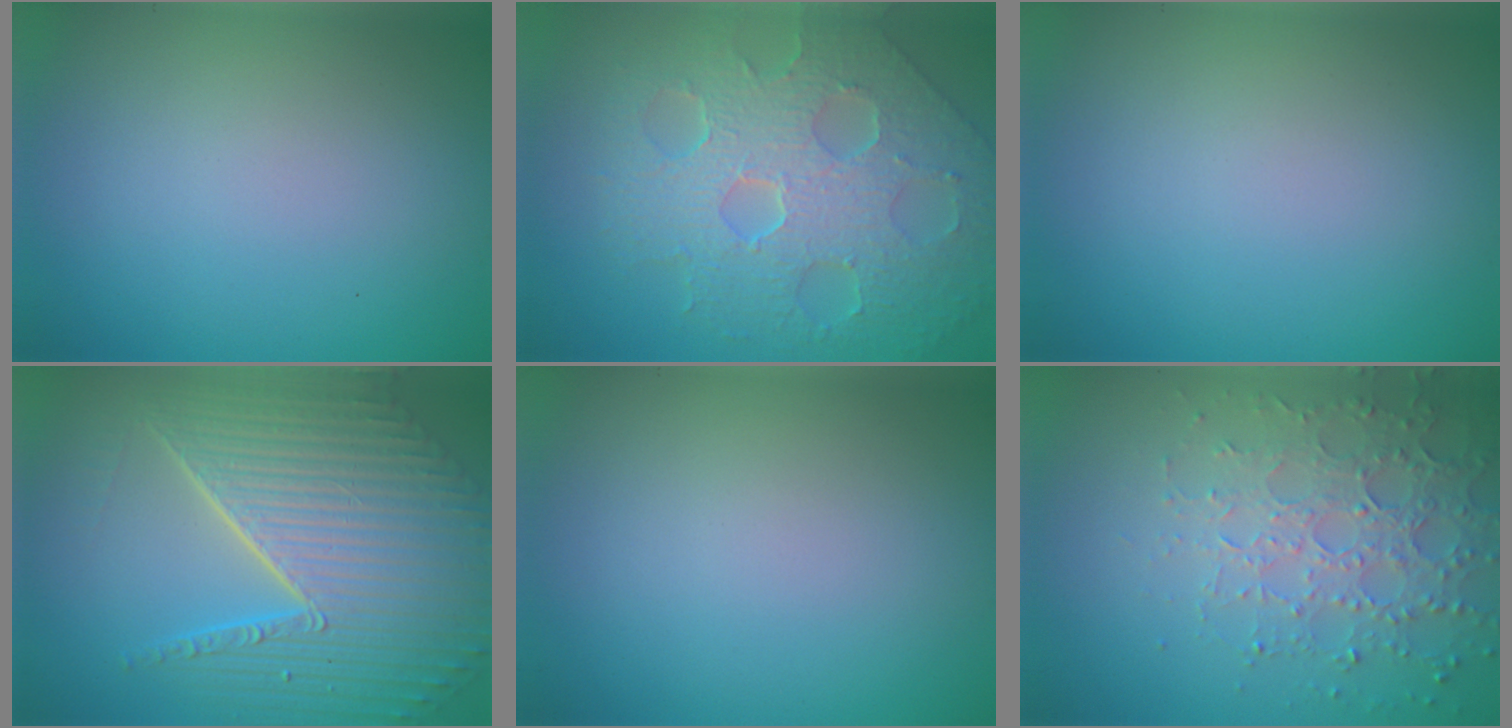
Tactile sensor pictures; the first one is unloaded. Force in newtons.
{"total": 8.8, "press": 6.1, "slide": 6.3}
{"total": 0.0}
{"total": 10.9, "press": 7.1, "slide": 8.3}
{"total": 0.0}
{"total": 4.3, "press": 4.2, "slide": 1.1}